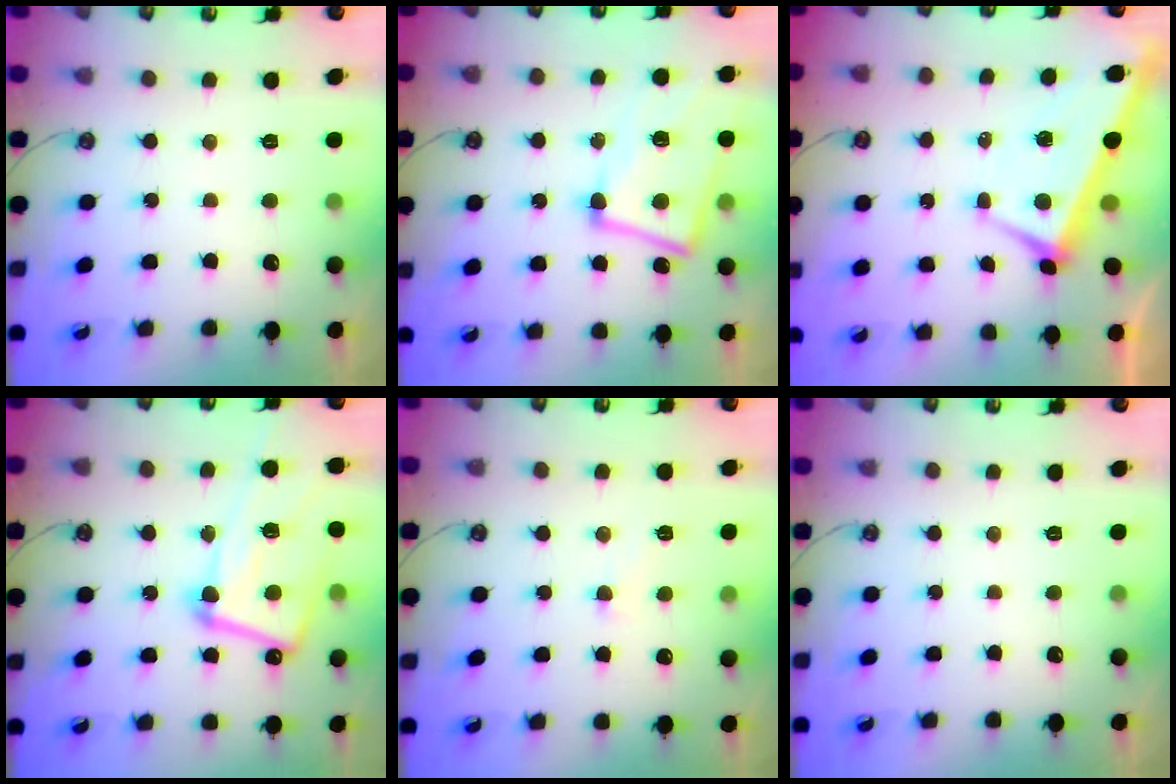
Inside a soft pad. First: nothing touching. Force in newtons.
{"total": 7.2, "press": 7.0, "slide": 1.6}
{"total": 2.2, "press": 2.0, "slide": 0.8}
{"total": 17.5, "press": 17.4, "slide": 1.5}
{"total": 3.0, "press": 3.0, "slide": 0.3}
{"total": 0.0}